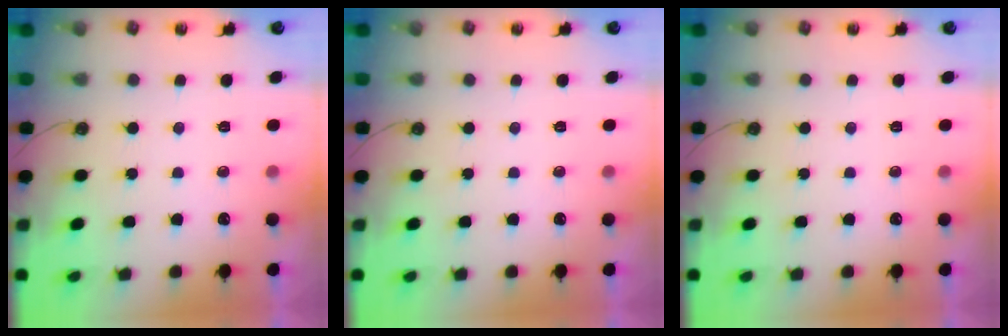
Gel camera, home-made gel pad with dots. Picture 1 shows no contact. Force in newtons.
{"total": 0.0}
{"total": 0.0}